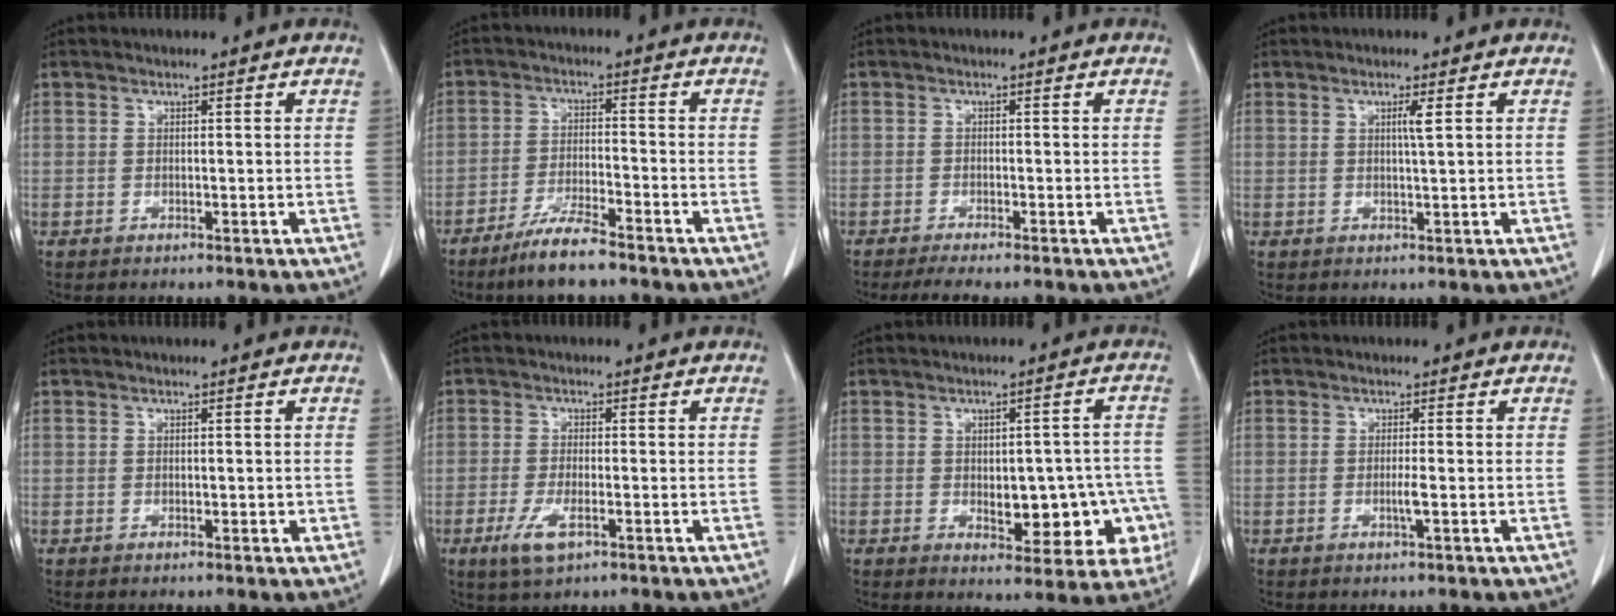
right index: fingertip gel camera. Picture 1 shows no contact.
{"total": 5.5, "force": [-4.3, 0.1, 3.4], "torque": [-0.068, -0.012, -0.083]}
{"total": 4.0, "force": [-3.3, -0.1, 2.1], "torque": [-0.029, -0.009, -0.051]}
{"total": 1.7, "force": [0.6, -0.3, 1.6], "torque": [-0.031, -0.003, 0.011]}
{"total": 1.0, "force": [-0.1, 0.5, 0.8], "torque": [-0.010, 0.000, 0.000]}
{"total": 4.6, "force": [-2.0, 1.4, 3.9], "torque": [-0.083, -0.007, -0.032]}
{"total": 11.7, "force": [-2.9, 6.2, 9.5], "torque": [-0.100, 0.021, -0.025]}
{"total": 1.6, "force": [-0.4, -0.2, 1.5], "torque": [-0.030, -0.004, -0.008]}